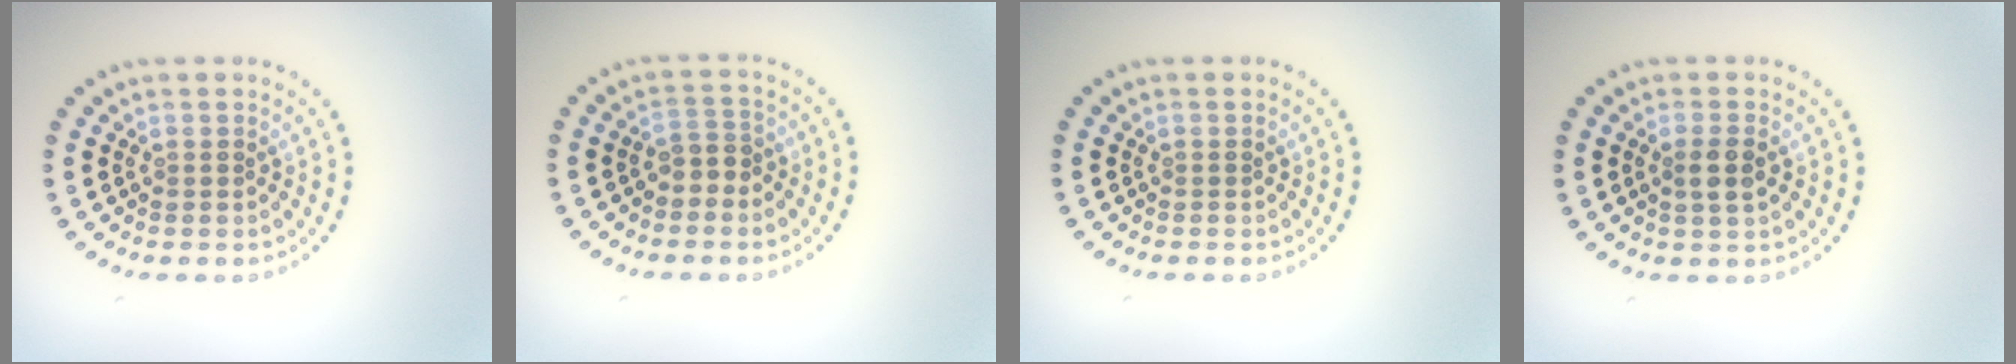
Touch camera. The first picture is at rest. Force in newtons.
{"total": 1.9, "press": 1.6, "slide": 0.9}
{"total": 0.0}
{"total": 1.9, "press": 1.7, "slide": 0.8}